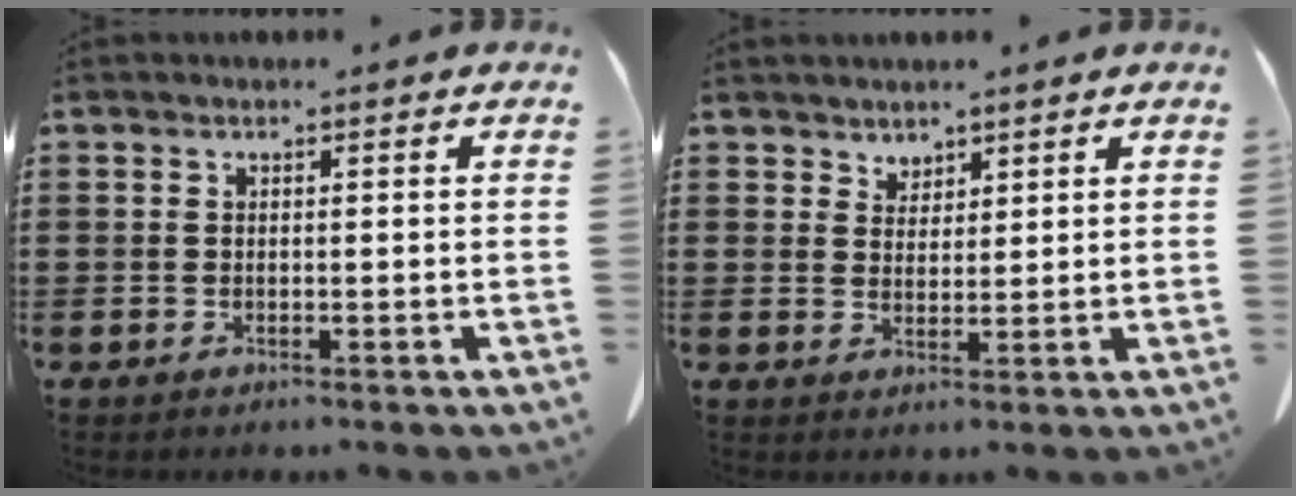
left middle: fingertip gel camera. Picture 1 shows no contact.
{"total": 2.4, "force": [2.2, 1.0, 0.1], "torque": [-0.008, 0.001, 0.044]}